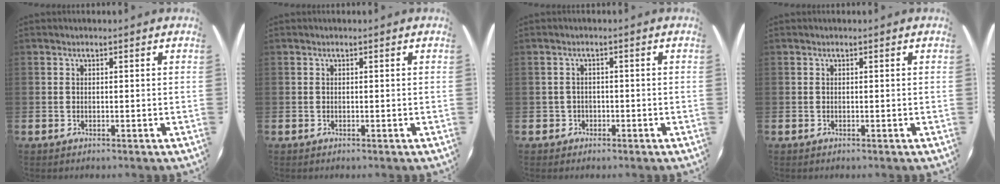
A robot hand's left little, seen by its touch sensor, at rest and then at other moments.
{"total": 0.0}
{"total": 1.4, "force": [-0.6, 1.2, 0.1], "torque": [-0.007, 0.004, -0.016]}
{"total": 0.0}